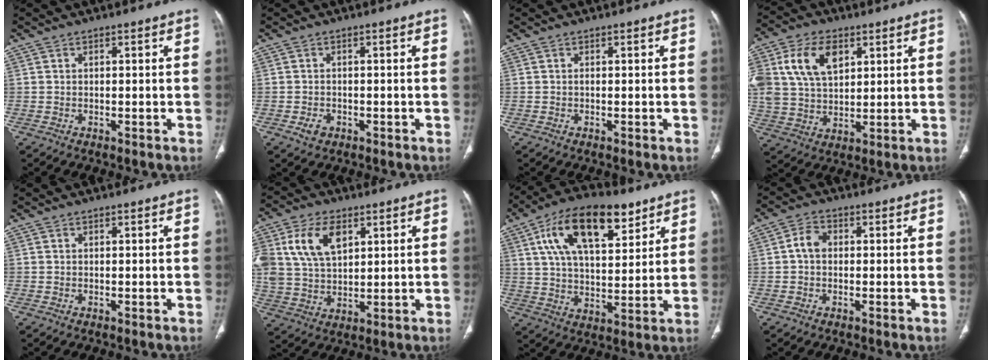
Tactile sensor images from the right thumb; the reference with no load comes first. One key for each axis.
{"total": 2.2, "fx": -0.9, "fy": 1.7, "fz": 1.1, "tx": -0.017, "ty": 0.003, "tz": -0.011}
{"total": 0.0}
{"total": 15.0, "fx": 5.4, "fy": 9.6, "fz": 10.1, "tx": -0.195, "ty": -0.004, "tz": 0.109}
{"total": 0.0}
{"total": 13.3, "fx": 5.0, "fy": 8.2, "fz": 9.2, "tx": -0.173, "ty": -0.004, "tz": 0.106}
{"total": 18.7, "fx": 9.2, "fy": 9.0, "fz": 13.5, "tx": -0.203, "ty": -0.018, "tz": 0.159}
{"total": 3.5, "fx": 0.1, "fy": 2.7, "fz": 2.3, "tx": -0.037, "ty": 0.013, "tz": -0.004}